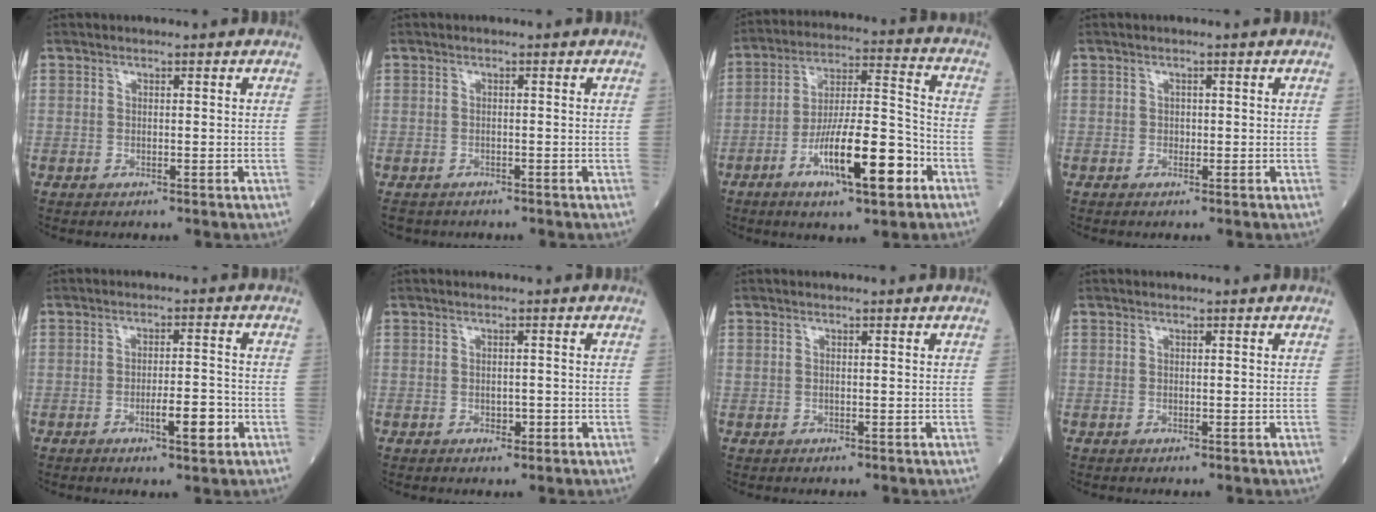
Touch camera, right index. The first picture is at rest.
{"total": 3.2, "force": [-2.5, 2.0, 0.2], "torque": [-0.004, 0.000, -0.042]}
{"total": 14.8, "force": [-6.5, 2.8, 12.9], "torque": [-0.226, 0.001, -0.108]}
{"total": 0.7, "force": [-0.1, 0.6, 0.3], "torque": [-0.002, 0.002, -0.002]}
{"total": 5.1, "force": [-2.0, 1.0, 4.6], "torque": [-0.074, -0.001, -0.030]}
{"total": 1.5, "force": [-0.5, 0.9, 1.1], "torque": [-0.017, 0.000, -0.003]}
{"total": 0.0}
{"total": 0.0}